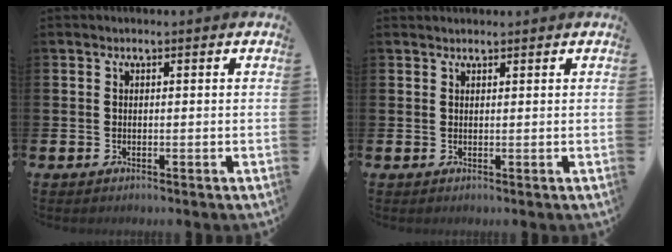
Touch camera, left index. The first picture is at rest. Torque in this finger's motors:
{"motor_torque": [0.18, -1.44, -0.09, -0.04]}